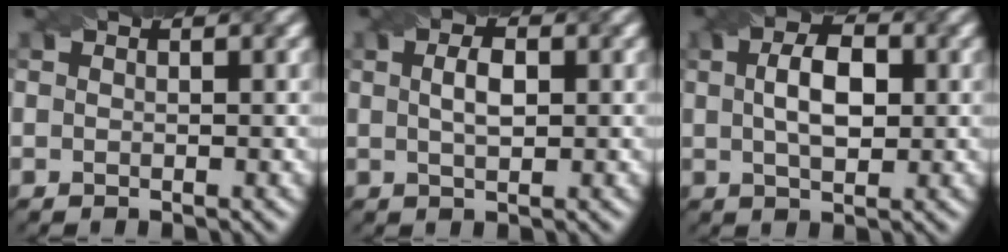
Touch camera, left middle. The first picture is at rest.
{"total": 1.4, "force": [-0.3, 0.7, 1.1], "torque": [-0.017, 0.005, 0.010]}
{"total": 3.6, "force": [0.0, 2.1, 3.0], "torque": [-0.048, 0.007, 0.013]}